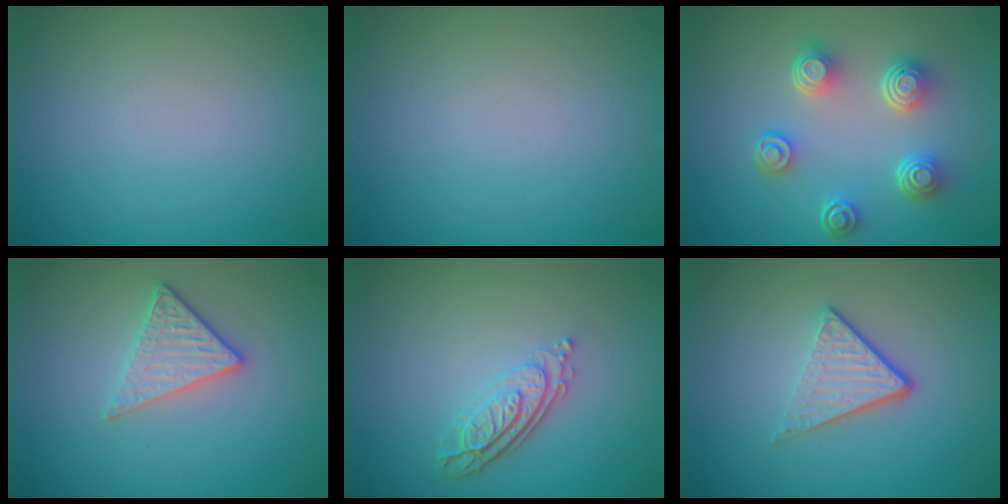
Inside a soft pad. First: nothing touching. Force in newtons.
{"total": 0.0}
{"total": 4.9, "press": 3.6, "slide": 3.4}
{"total": 2.7, "press": 2.5, "slide": 1.1}
{"total": 3.8, "press": 2.7, "slide": 2.6}
{"total": 3.6, "press": 2.4, "slide": 2.7}